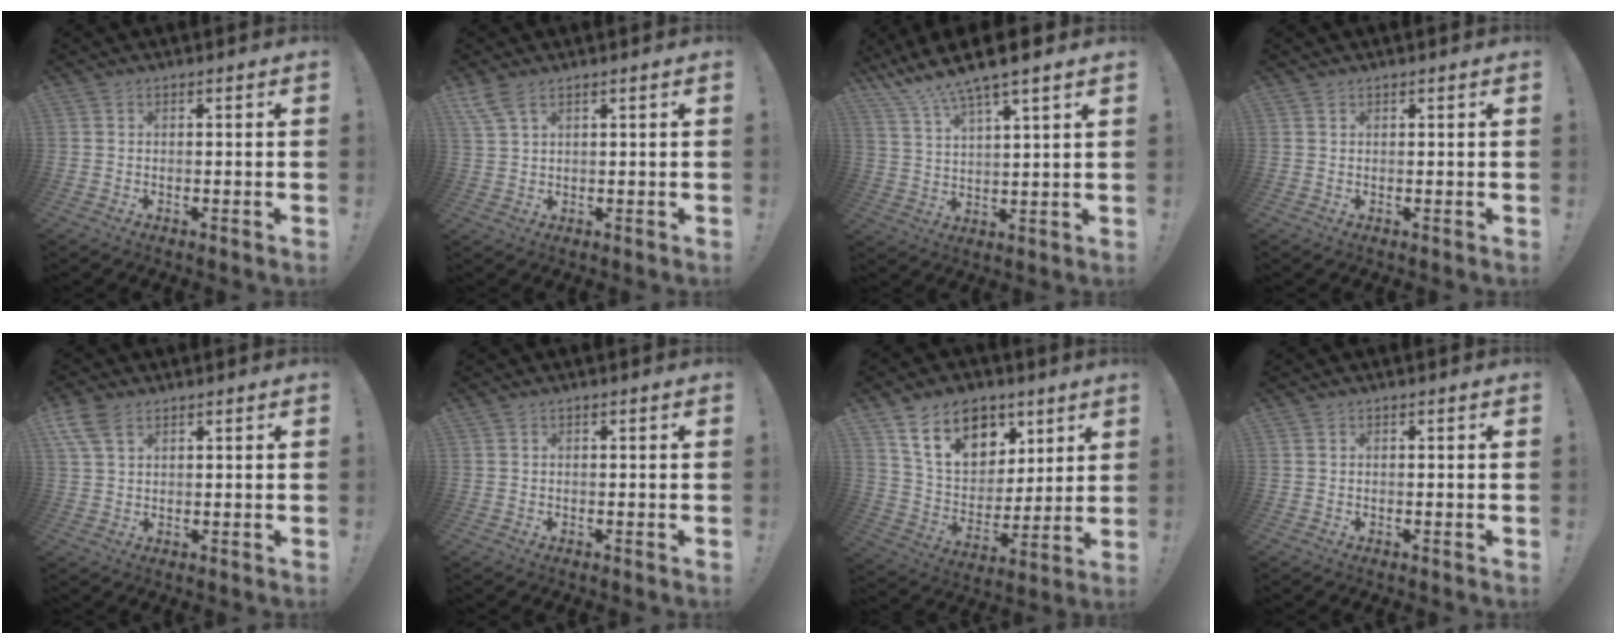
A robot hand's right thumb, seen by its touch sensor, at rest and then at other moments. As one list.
[{"total": 4.8, "force": [3.2, 1.7, 3.1], "torque": [-0.071, -0.005, 0.063]}, {"total": 8.8, "force": [7.7, 0.3, 4.3], "torque": [-0.088, -0.054, 0.135]}, {"total": 0.7, "force": [0.6, 0.4, 0.1], "torque": [0.001, -0.002, 0.012]}, {"total": 6.7, "force": [3.7, 3.6, 4.2], "torque": [-0.082, -0.001, 0.076]}, {"total": 0.0}, {"total": 17.4, "force": [9.8, 11.6, 8.4], "torque": [-0.142, -0.047, 0.186]}, {"total": 0.0}]